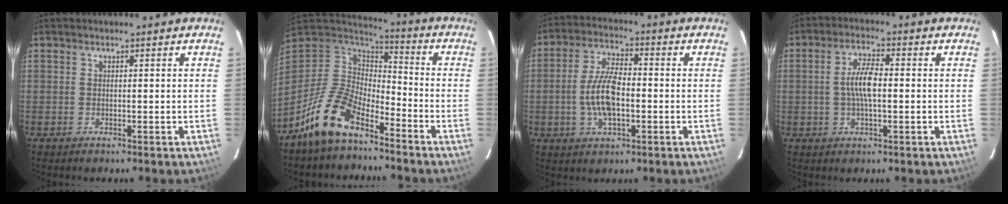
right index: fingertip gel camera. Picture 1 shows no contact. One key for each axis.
{"total": 14.2, "fx": -9.8, "fy": 6.2, "fz": 8.2, "tx": -0.176, "ty": 0.005, "tz": -0.189}
{"total": 9.5, "fx": -1.7, "fy": 3.8, "fz": 8.5, "tx": -0.173, "ty": 0.006, "tz": -0.031}
{"total": 5.9, "fx": -0.2, "fy": 1.9, "fz": 5.6, "tx": -0.110, "ty": 0.008, "tz": -0.005}